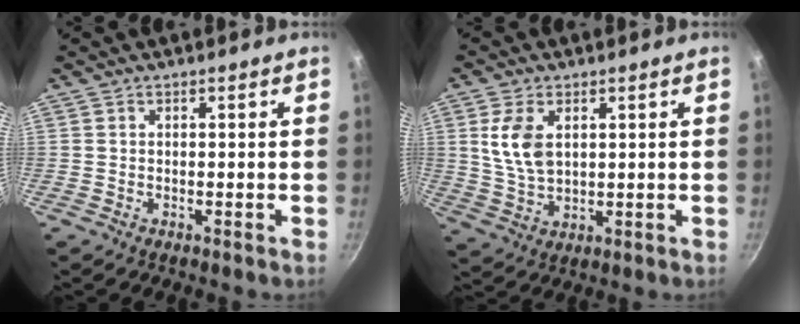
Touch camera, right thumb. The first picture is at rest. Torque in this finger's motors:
{"motor_torque": [-0.83, 1.28, 0.88, 0.35, 0.08]}